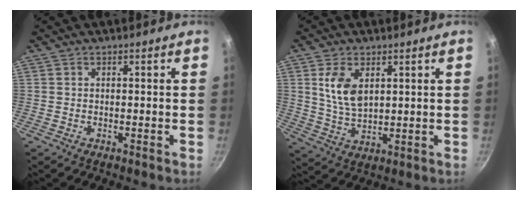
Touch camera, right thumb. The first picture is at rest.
{"total": 8.0, "force": [2.7, 4.7, 5.9], "torque": [-0.107, -0.019, 0.056]}